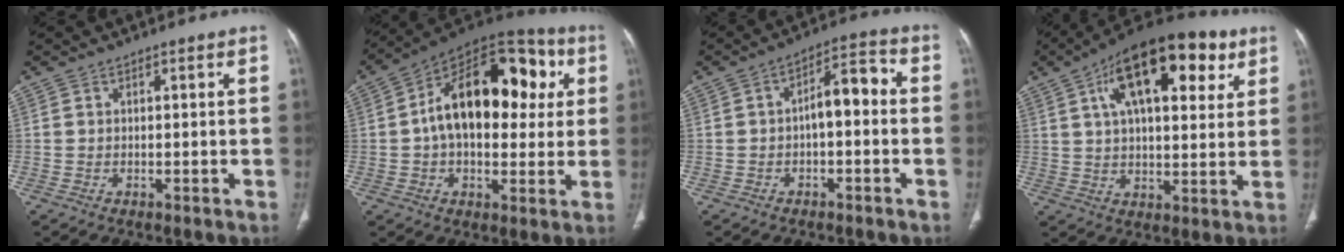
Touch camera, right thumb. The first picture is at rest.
{"total": 23.9, "force": [3.8, 14.1, 18.9], "torque": [-0.249, 0.030, 0.045]}
{"total": 7.3, "force": [-0.6, 3.5, 6.4], "torque": [-0.082, 0.036, -0.020]}
{"total": 22.2, "force": [9.5, 10.1, 17.3], "torque": [-0.246, -0.002, 0.149]}